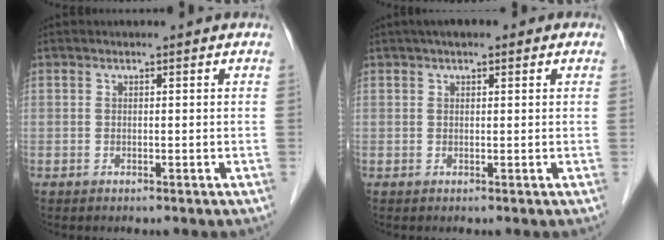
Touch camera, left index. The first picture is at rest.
{"total": 3.6, "force": [2.2, 1.5, 2.4], "torque": [-0.039, 0.023, 0.029]}